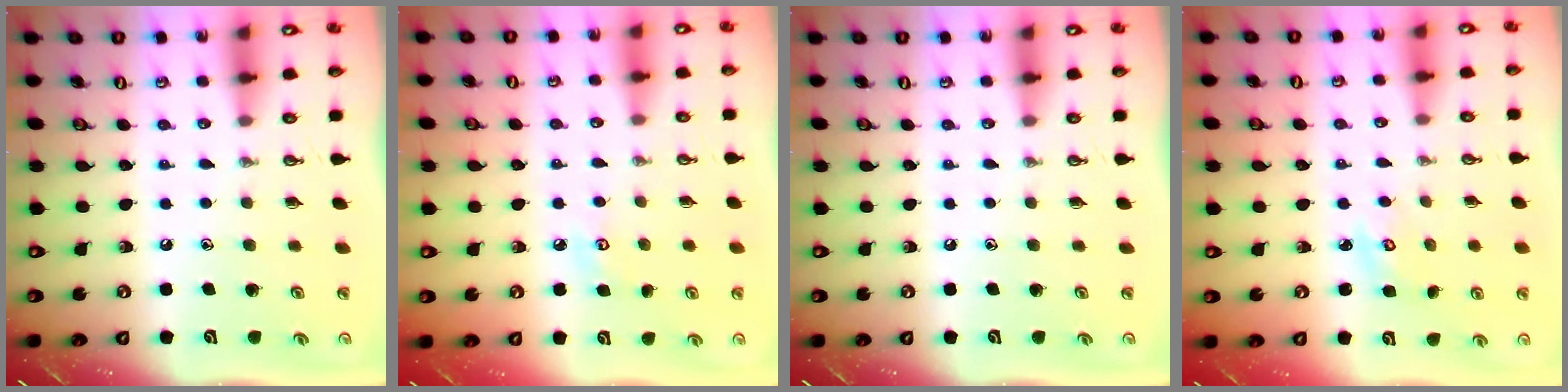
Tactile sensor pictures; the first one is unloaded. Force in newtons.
{"total": 4.9, "press": 4.8, "slide": 0.5}
{"total": 0.0}
{"total": 2.5, "press": 2.5, "slide": 0.3}